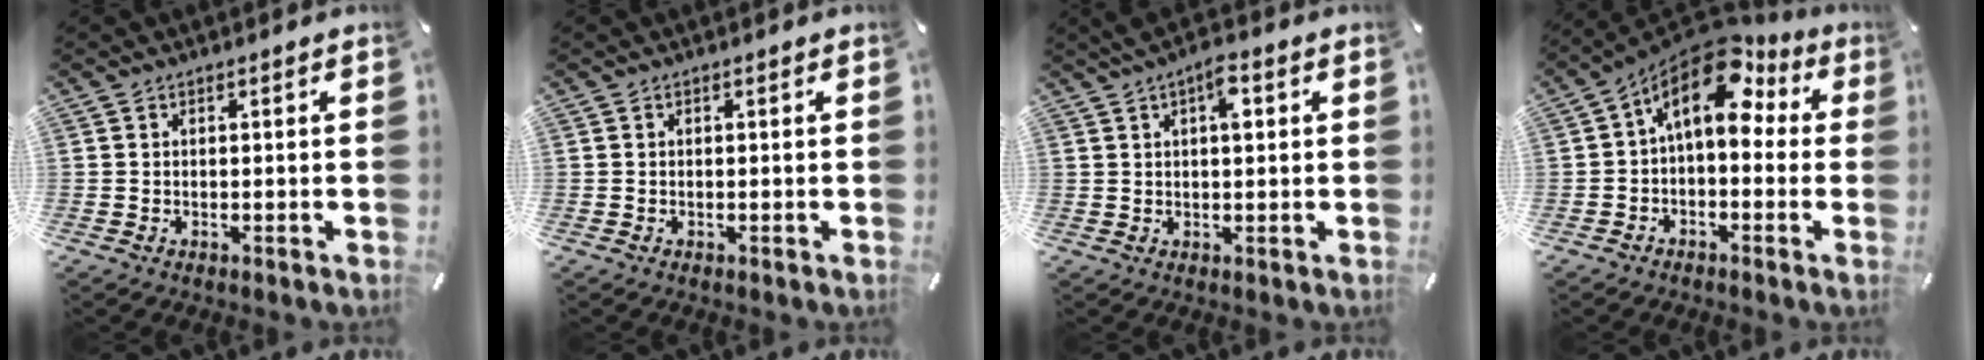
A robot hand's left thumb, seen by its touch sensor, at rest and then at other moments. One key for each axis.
{"total": 0.0}
{"total": 5.5, "fx": 2.1, "fy": 2.3, "fz": 4.6, "tx": -0.073, "ty": 0.001, "tz": 0.028}
{"total": 13.3, "fx": 5.7, "fy": 7.4, "fz": 9.4, "tx": -0.157, "ty": -0.042, "tz": 0.094}